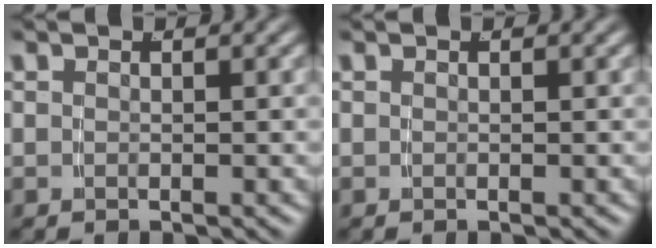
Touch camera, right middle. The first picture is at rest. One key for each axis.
{"total": 0.0}